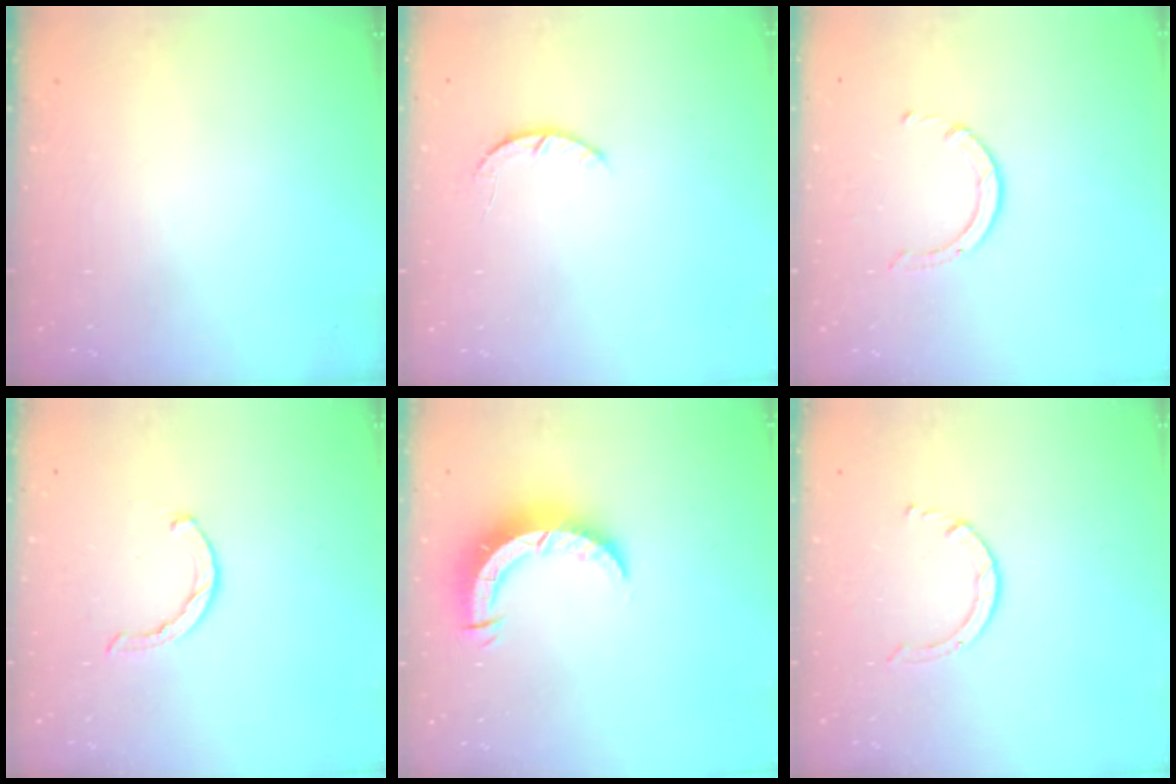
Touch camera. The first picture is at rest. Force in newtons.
{"total": 2.6, "press": 2.5, "slide": 0.4}
{"total": 2.5, "press": 2.4, "slide": 0.3}
{"total": 2.3, "press": 2.2, "slide": 0.5}
{"total": 7.9, "press": 7.8, "slide": 0.6}
{"total": 2.5, "press": 2.4, "slide": 0.3}